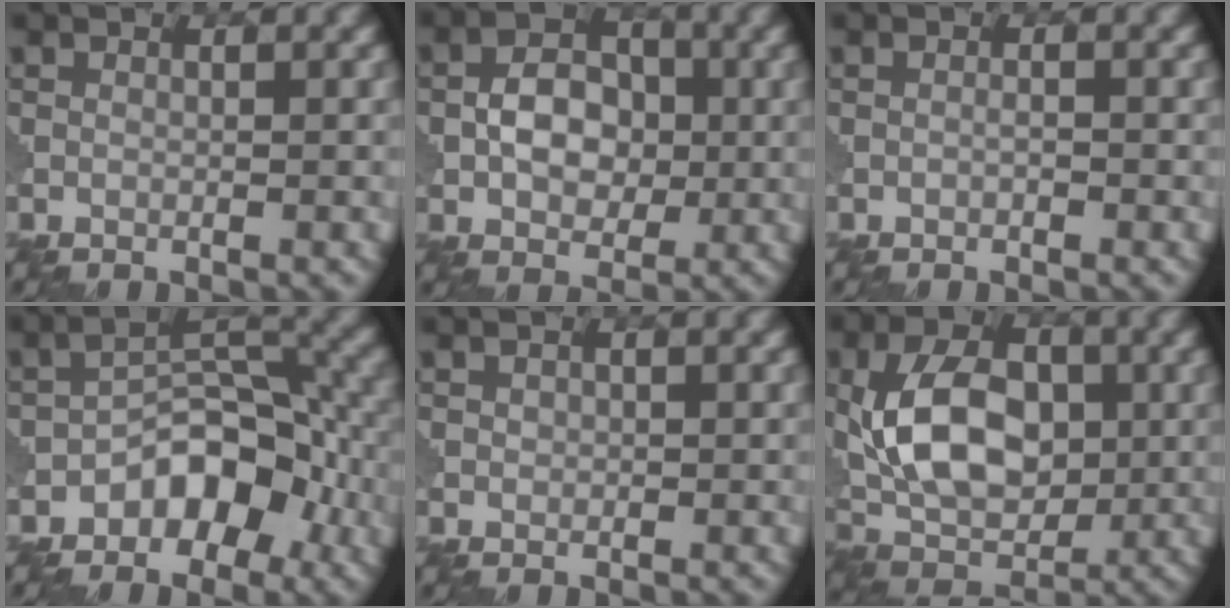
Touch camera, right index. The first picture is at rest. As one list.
[{"total": 4.9, "force": [-0.4, 3.5, 3.3], "torque": [-0.052, 0.005, -0.010]}, {"total": 0.6, "force": [-0.2, 0.2, 0.5], "torque": [-0.012, 0.000, -0.005]}, {"total": 6.3, "force": [-2.9, 3.7, 4.2], "torque": [-0.042, 0.012, -0.054]}, {"total": 0.5, "force": [0.1, 0.5, 0.2], "torque": [-0.001, 0.000, 0.000]}, {"total": 9.1, "force": [0.2, 5.8, 7.0], "torque": [-0.135, 0.004, 0.000]}]